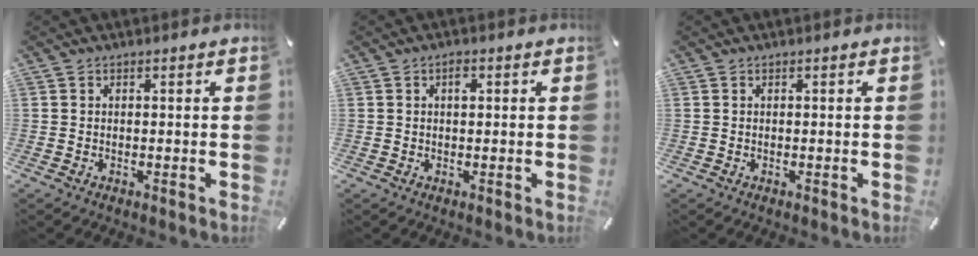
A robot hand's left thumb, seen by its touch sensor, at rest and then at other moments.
{"total": 1.7, "force": [0.5, 0.9, 1.3], "torque": [-0.021, 0.002, 0.005]}
{"total": 0.0}